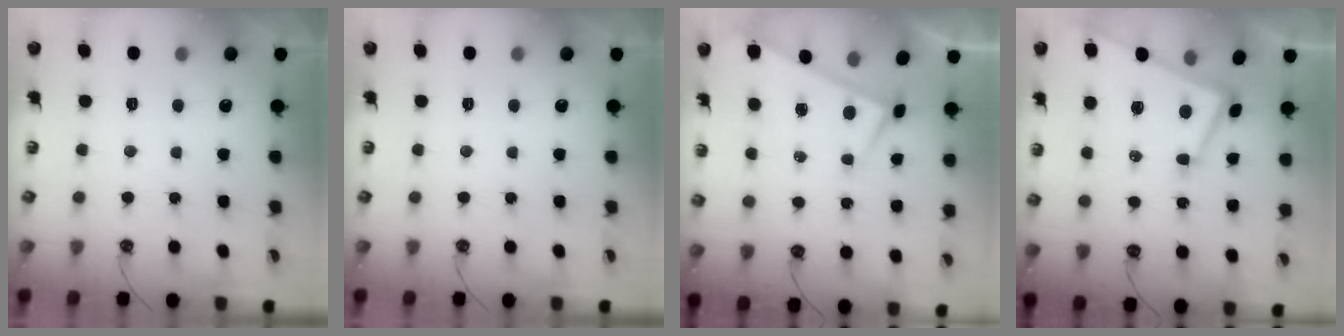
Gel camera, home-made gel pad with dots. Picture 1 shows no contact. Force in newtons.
{"total": 0.0}
{"total": 0.0}
{"total": 2.1, "press": 2.0, "slide": 0.7}